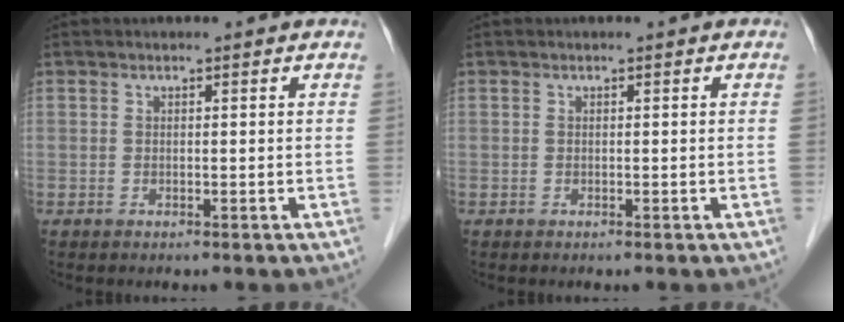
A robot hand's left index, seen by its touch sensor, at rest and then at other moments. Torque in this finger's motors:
{"motor_torque": [0.00, 0.00, -0.02, 0.00]}